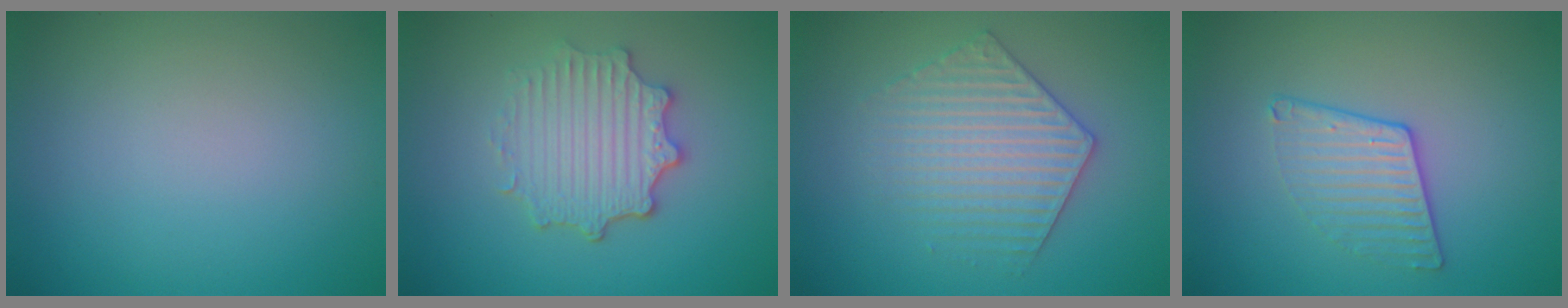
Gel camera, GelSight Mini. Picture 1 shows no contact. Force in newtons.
{"total": 4.5, "press": 3.7, "slide": 2.4}
{"total": 3.8, "press": 3.8, "slide": 0.6}
{"total": 2.3, "press": 1.9, "slide": 1.3}